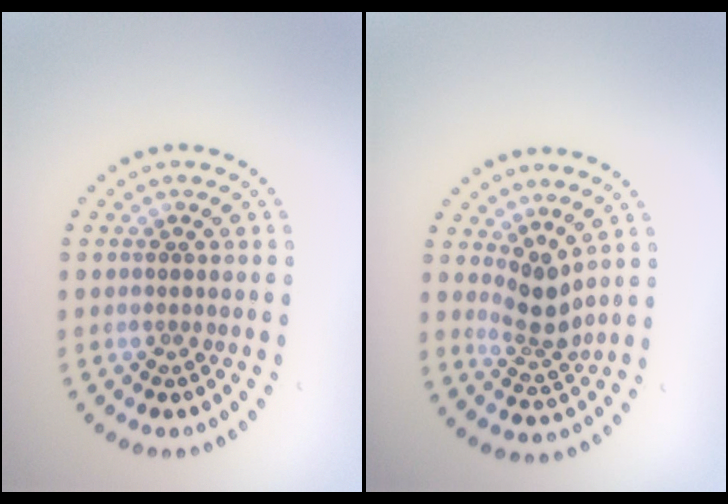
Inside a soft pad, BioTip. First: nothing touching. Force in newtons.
{"total": 2.7, "press": 1.9, "slide": 1.9}